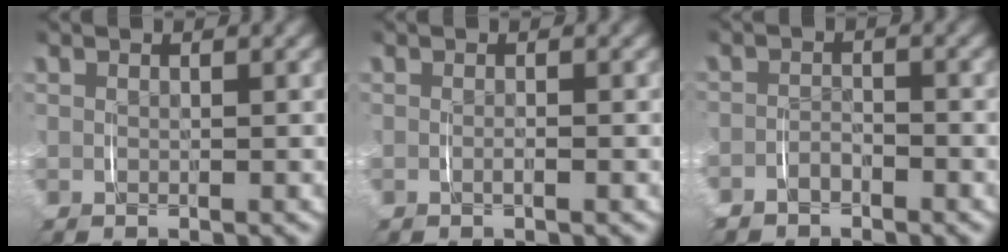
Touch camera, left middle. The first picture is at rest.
{"total": 0.5, "force": [-0.4, 0.0, 0.4], "torque": [-0.010, 0.000, -0.008]}
{"total": 2.3, "force": [-2.0, 1.1, 0.2], "torque": [-0.011, -0.004, -0.039]}